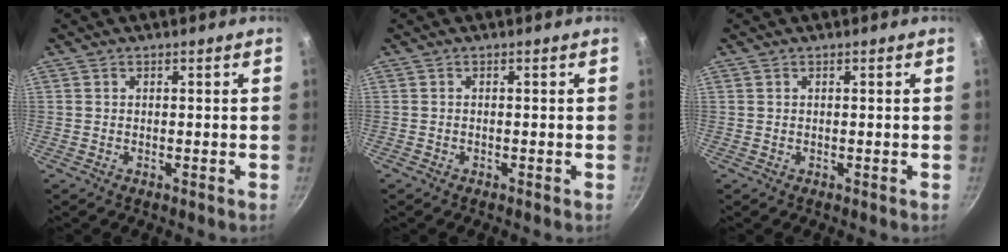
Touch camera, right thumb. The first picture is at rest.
{"total": 0.0}
{"total": 0.0}